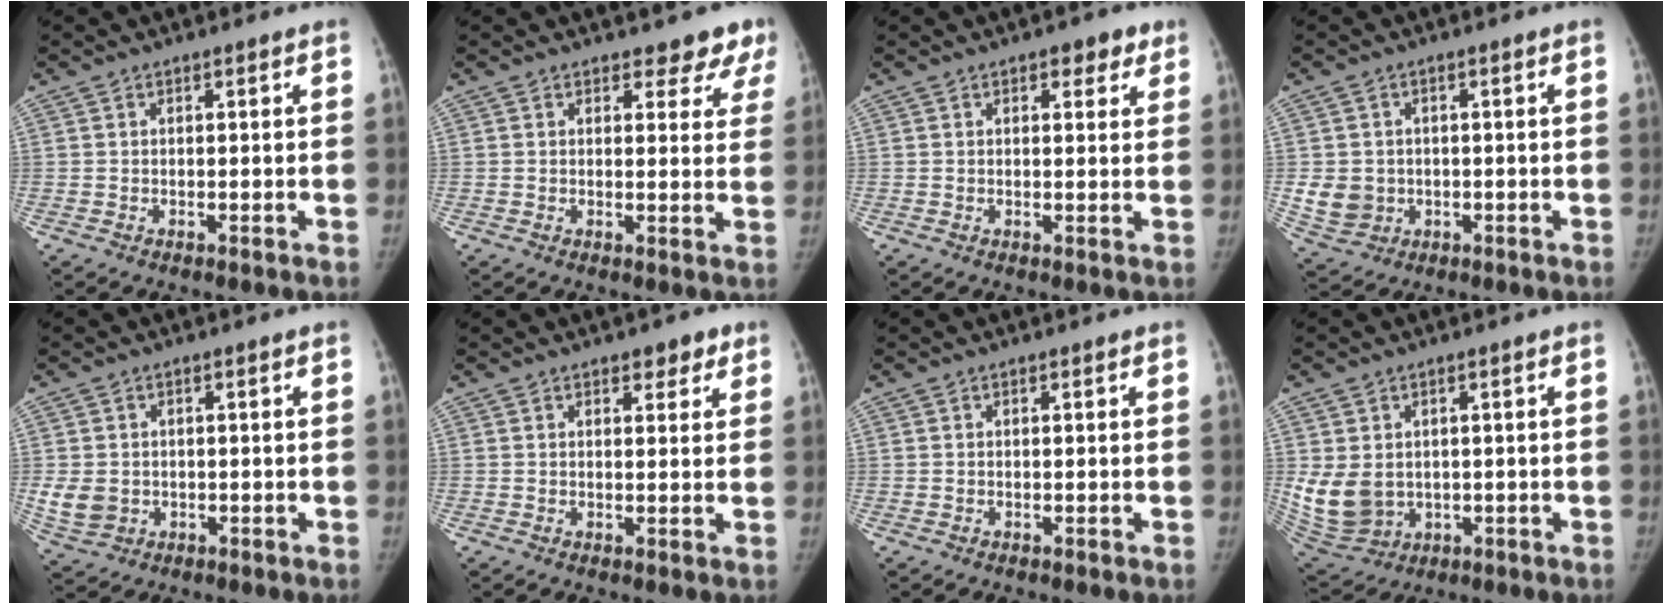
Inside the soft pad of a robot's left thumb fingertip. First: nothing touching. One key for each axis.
{"total": 5.5, "fx": 4.7, "fy": 2.5, "fz": 1.1, "tx": 0.025, "ty": -0.027, "tz": 0.038}
{"total": 3.9, "fx": 2.3, "fy": 2.1, "fz": 2.4, "tx": -0.005, "ty": -0.007, "tz": 0.023}
{"total": 6.0, "fx": -0.5, "fy": 5.4, "fz": 2.4, "tx": -0.027, "ty": 0.000, "tz": 0.005}
{"total": 5.3, "fx": -0.6, "fy": 4.5, "fz": 2.7, "tx": -0.046, "ty": -0.002, "tz": 0.002}
{"total": 3.5, "fx": 2.2, "fy": 1.9, "fz": 1.9, "tx": 0.000, "ty": -0.008, "tz": 0.025}
{"total": 0.0}
{"total": 10.2, "fx": 0.1, "fy": 8.2, "fz": 5.9, "tx": -0.108, "ty": -0.012, "tz": 0.031}